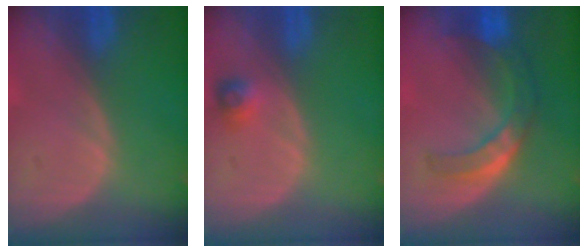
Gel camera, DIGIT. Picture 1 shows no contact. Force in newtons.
{"total": 2.5, "press": 2.3, "slide": 1.0}
{"total": 7.6, "press": 6.6, "slide": 3.8}